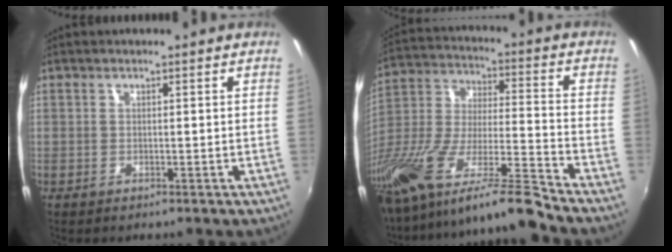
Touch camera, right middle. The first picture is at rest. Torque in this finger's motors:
{"motor_torque": [1.10, -1.04, 0.38, 0.21]}